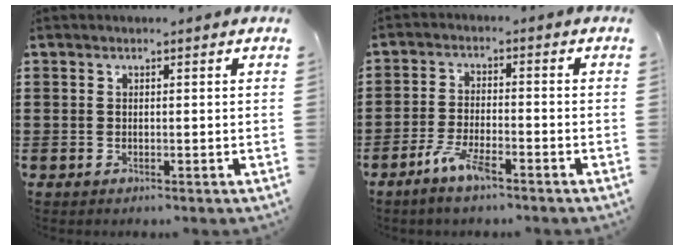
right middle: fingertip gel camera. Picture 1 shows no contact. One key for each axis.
{"total": 4.9, "fx": -3.3, "fy": 1.1, "fz": 3.4, "tx": -0.073, "ty": 0.001, "tz": -0.064}